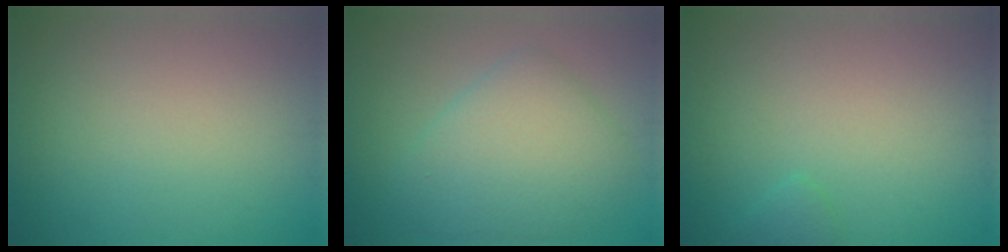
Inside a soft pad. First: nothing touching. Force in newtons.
{"total": 6.3, "press": 6.3, "slide": 0.1}
{"total": 0.9, "press": 0.9, "slide": 0.1}